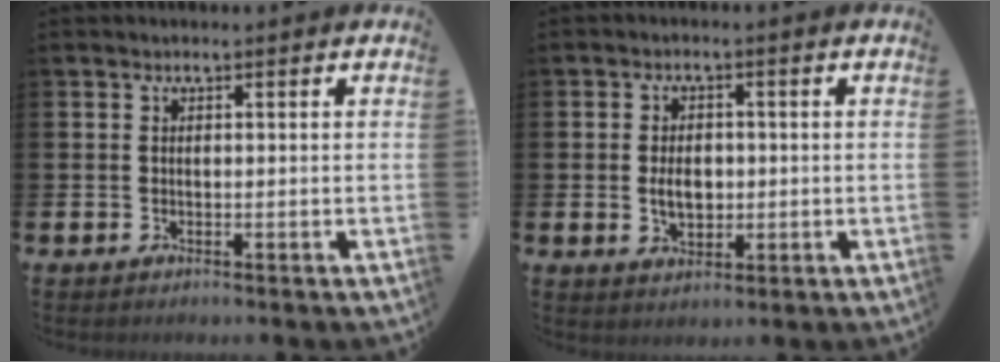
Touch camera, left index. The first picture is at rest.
{"total": 3.7, "force": [-0.1, 2.5, 2.8], "torque": [-0.031, -0.001, -0.009]}